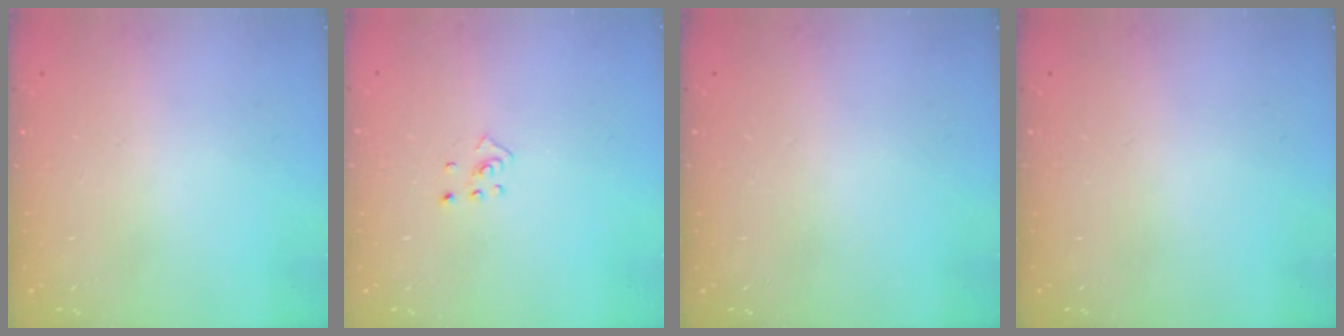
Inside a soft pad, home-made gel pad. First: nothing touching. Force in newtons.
{"total": 2.0, "press": 1.9, "slide": 0.8}
{"total": 0.0}
{"total": 0.0}